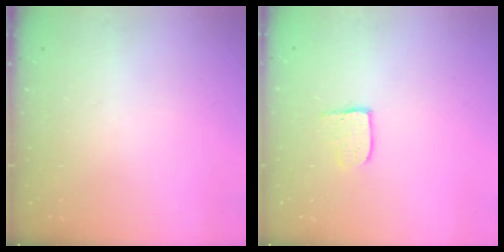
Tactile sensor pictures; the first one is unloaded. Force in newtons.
{"total": 3.9, "press": 3.9, "slide": 0.4}